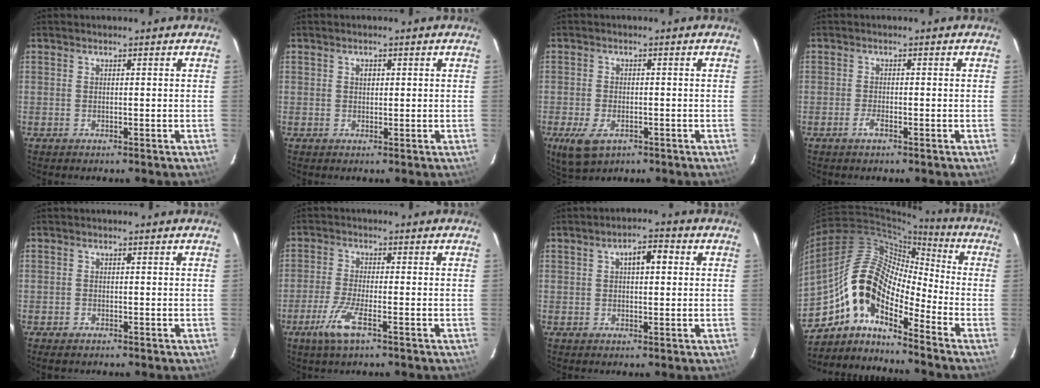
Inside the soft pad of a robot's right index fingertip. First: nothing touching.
{"total": 1.2, "force": [0.3, 1.0, 0.6], "torque": [-0.009, 0.005, 0.005]}
{"total": 6.5, "force": [-3.2, 3.7, 4.3], "torque": [-0.103, -0.019, -0.054]}
{"total": 1.8, "force": [-1.1, 0.5, 1.3], "torque": [-0.029, -0.002, -0.022]}
{"total": 1.2, "force": [-1.0, 0.6, 0.3], "torque": [-0.009, -0.003, -0.019]}
{"total": 6.5, "force": [-3.6, 0.9, 5.3], "torque": [-0.122, -0.012, -0.071]}
{"total": 4.5, "force": [1.1, 2.1, 3.8], "torque": [-0.058, 0.016, 0.019]}
{"total": 14.6, "force": [-7.8, 6.4, 10.6], "torque": [-0.172, 0.009, -0.167]}